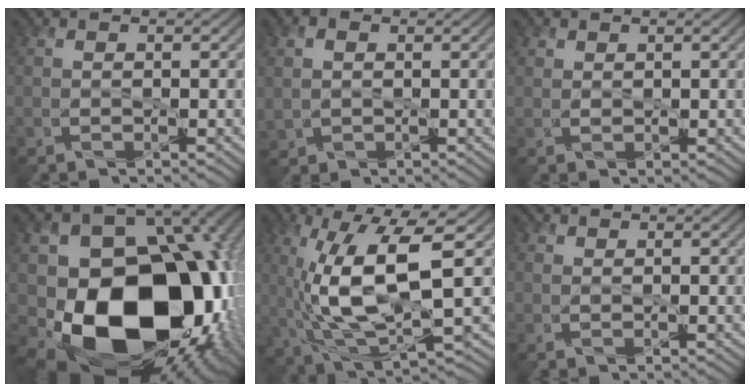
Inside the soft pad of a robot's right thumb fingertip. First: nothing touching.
{"total": 2.8, "force": [0.5, 2.4, 1.4], "torque": [-0.041, -0.002, 0.010]}
{"total": 1.2, "force": [0.8, 0.9, 0.2], "torque": [-0.005, -0.001, 0.016]}
{"total": 18.9, "force": [-3.6, 14.3, 11.8], "torque": [-0.178, -0.065, -0.033]}
{"total": 12.9, "force": [0.9, 4.7, 12.0], "torque": [-0.250, -0.002, 0.025]}
{"total": 0.8, "force": [0.7, 0.4, 0.1], "torque": [-0.002, -0.003, 0.014]}